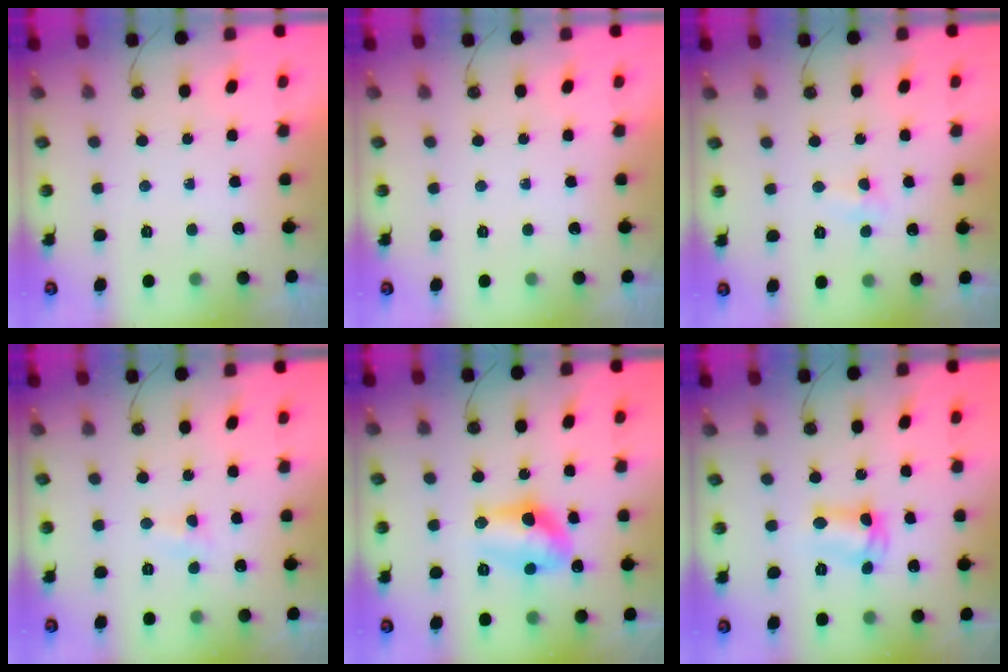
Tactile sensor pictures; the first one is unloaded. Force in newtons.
{"total": 0.0}
{"total": 4.0, "press": 3.6, "slide": 1.7}
{"total": 4.1, "press": 4.0, "slide": 0.8}
{"total": 11.6, "press": 11.5, "slide": 1.1}
{"total": 7.0, "press": 6.9, "slide": 0.8}